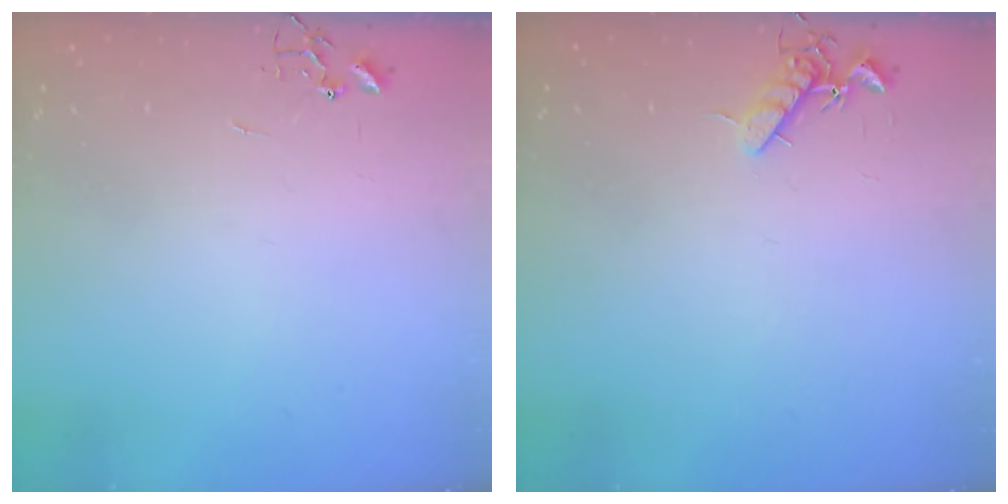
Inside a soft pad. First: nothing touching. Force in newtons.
{"total": 7.7, "press": 7.7, "slide": 1.1}